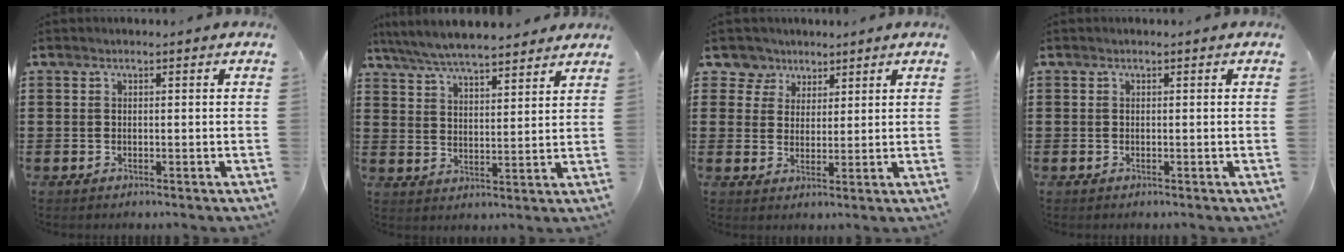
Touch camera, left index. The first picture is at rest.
{"total": 6.4, "force": [6.0, 0.6, 1.9], "torque": [-0.061, -0.022, 0.109]}
{"total": 4.7, "force": [2.9, 3.7, 0.2], "torque": [-0.030, 0.006, 0.052]}
{"total": 0.0}